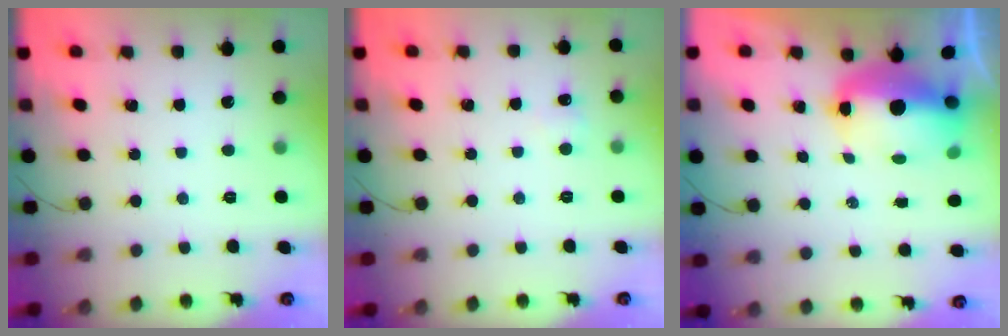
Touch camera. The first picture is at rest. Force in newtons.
{"total": 4.2, "press": 4.0, "slide": 1.2}
{"total": 10.1, "press": 9.8, "slide": 2.2}